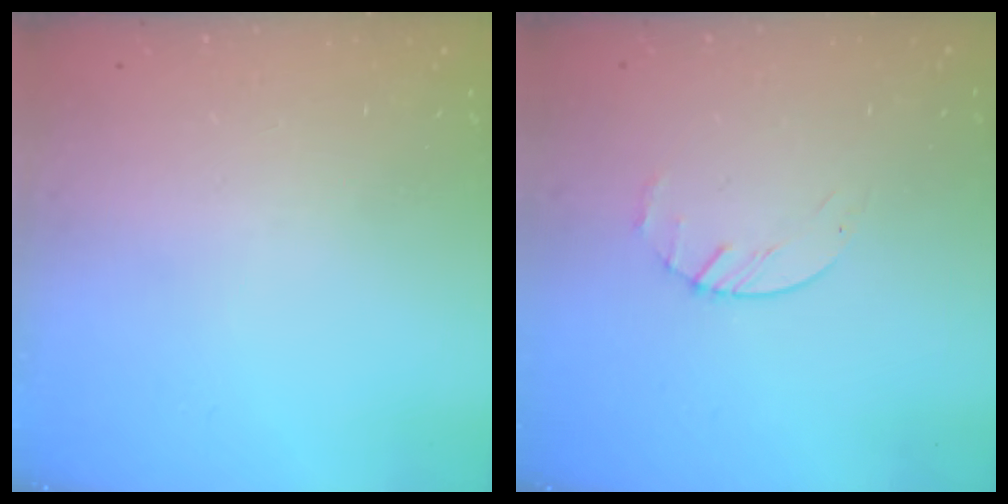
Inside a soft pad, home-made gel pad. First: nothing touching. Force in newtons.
{"total": 2.2, "press": 2.2, "slide": 0.3}